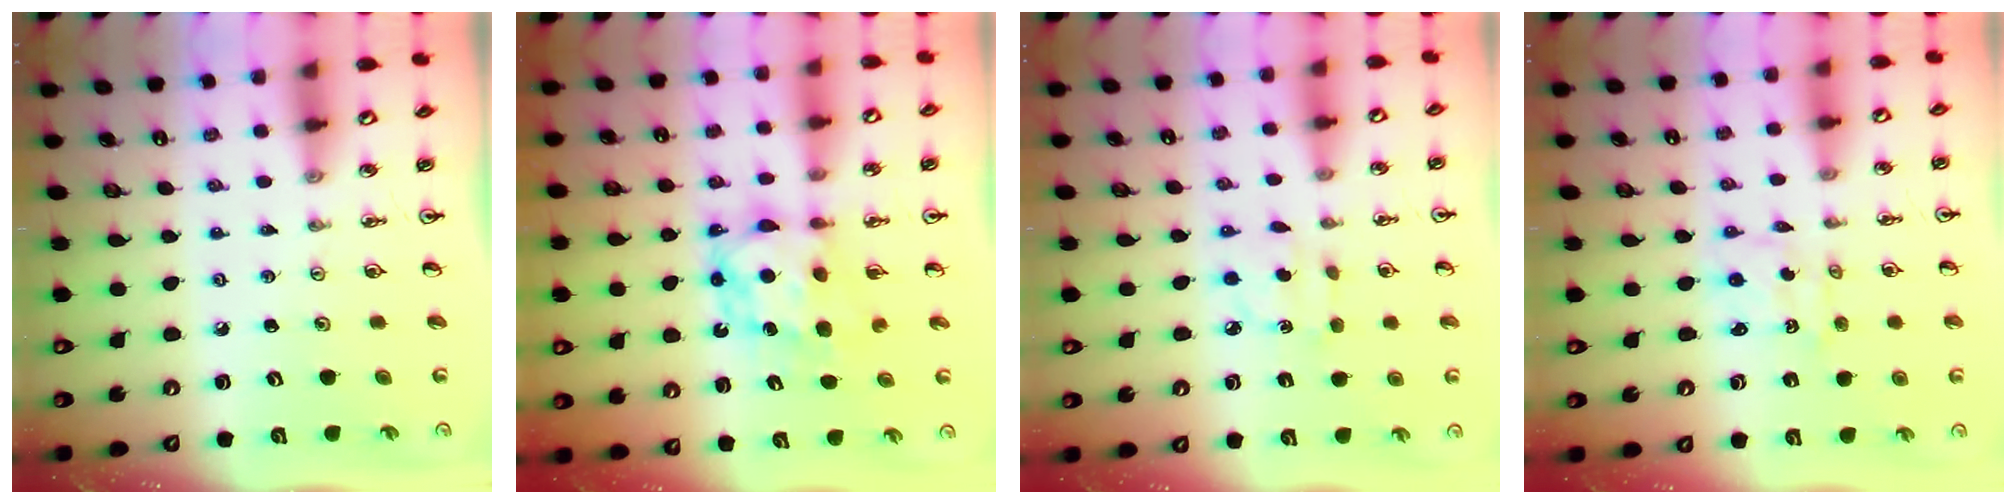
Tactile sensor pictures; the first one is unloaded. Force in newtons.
{"total": 6.5, "press": 6.5, "slide": 0.3}
{"total": 2.9, "press": 2.8, "slide": 0.6}
{"total": 1.1, "press": 1.1, "slide": 0.1}